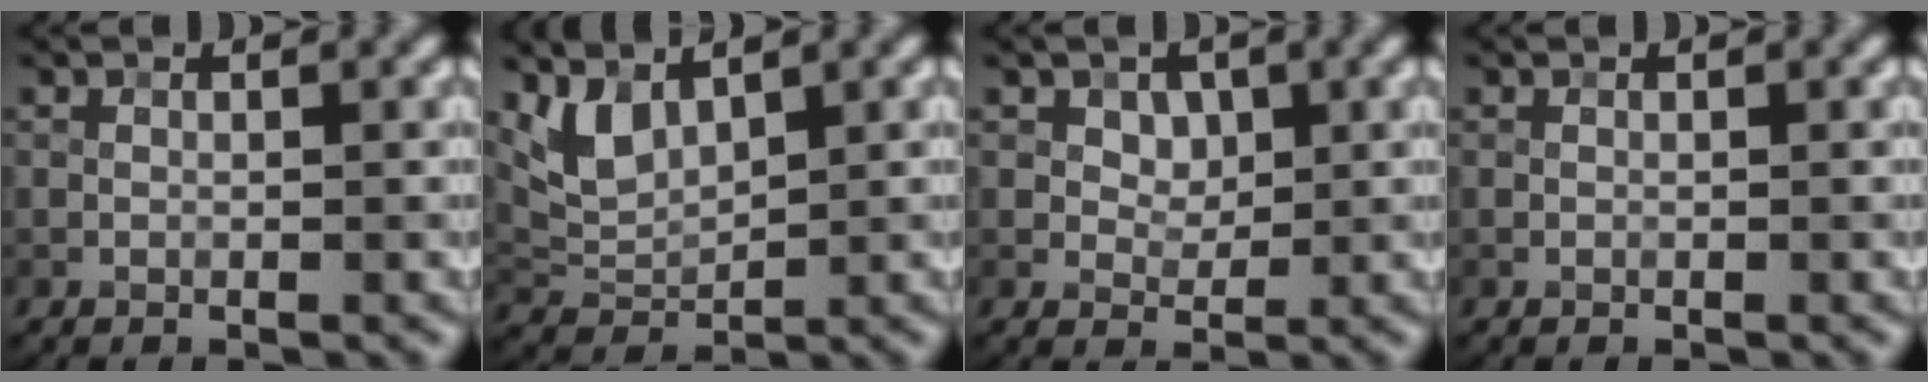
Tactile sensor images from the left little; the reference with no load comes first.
{"total": 3.3, "force": [2.0, 1.6, 2.1], "torque": [-0.051, -0.008, 0.046]}
{"total": 2.0, "force": [0.8, 1.5, 1.0], "torque": [-0.015, -0.010, 0.017]}
{"total": 0.0}